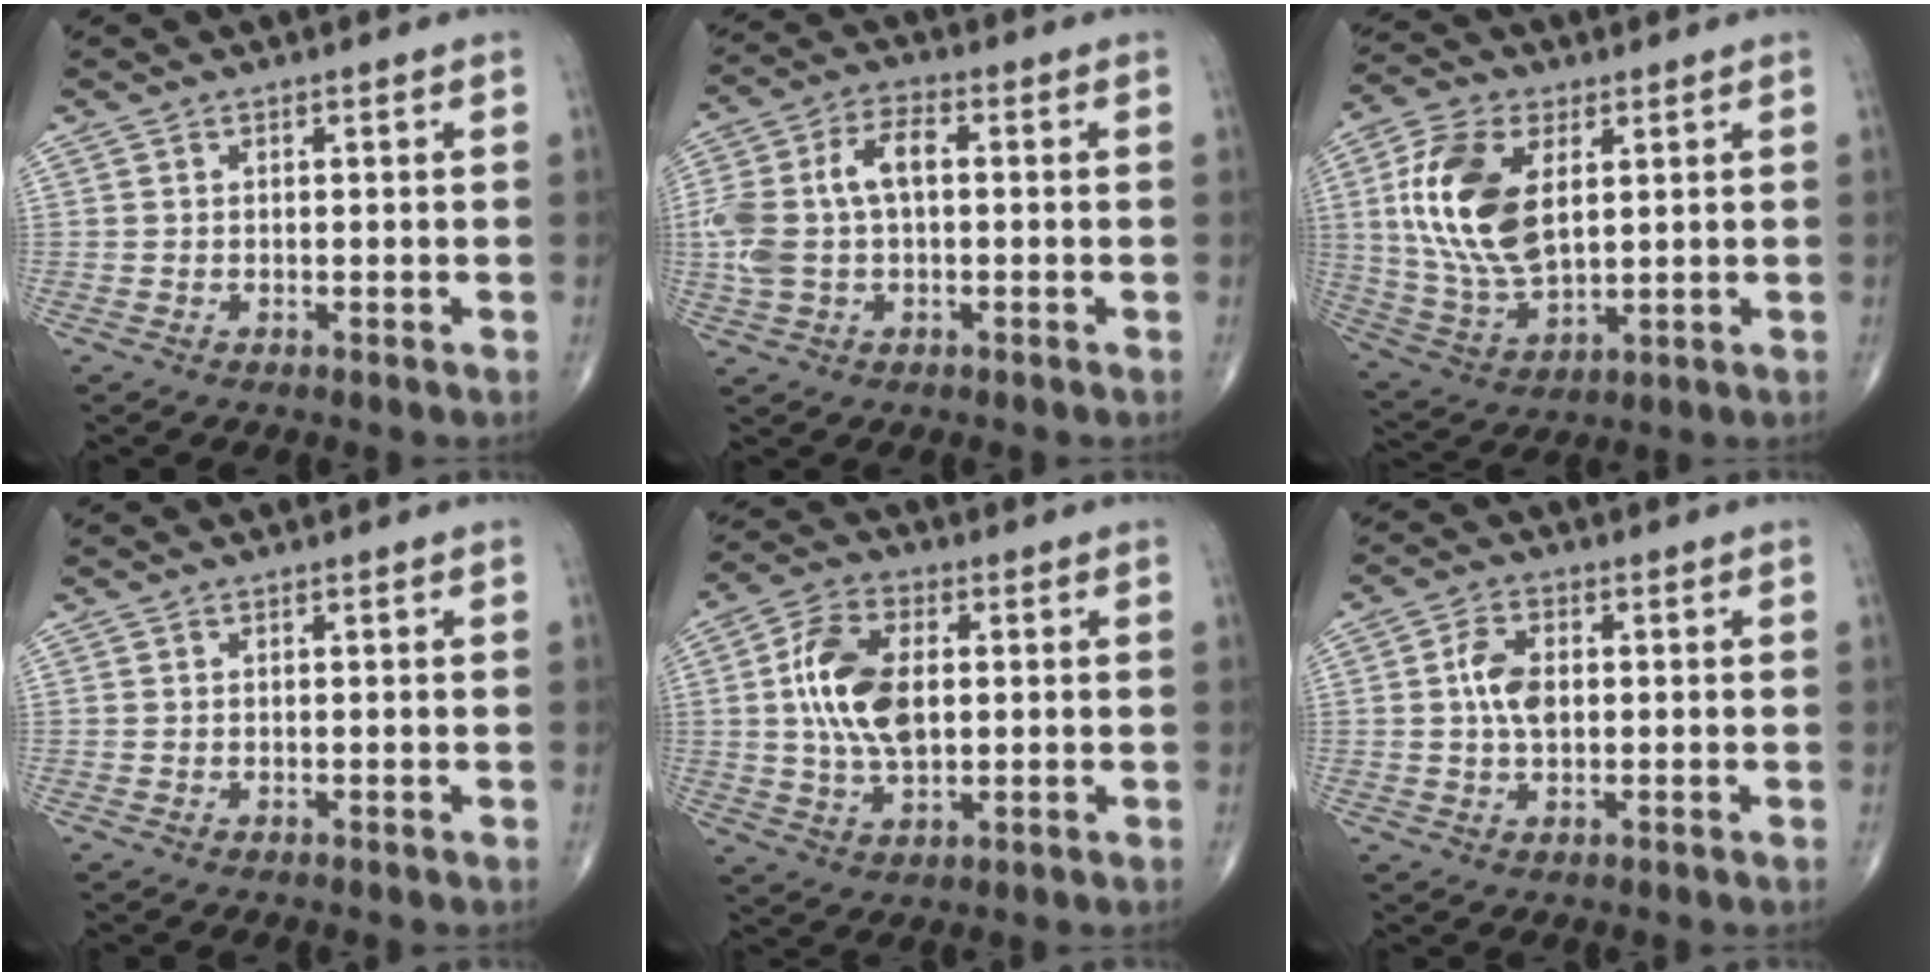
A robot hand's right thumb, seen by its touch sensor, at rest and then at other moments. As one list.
[{"total": 11.8, "force": [0.5, 6.7, 9.7], "torque": [-0.216, 0.031, 0.009]}, {"total": 16.8, "force": [3.9, 9.2, 13.4], "torque": [-0.265, -0.012, 0.080]}, {"total": 0.0}, {"total": 12.9, "force": [1.3, 7.4, 10.5], "torque": [-0.195, 0.006, 0.025]}, {"total": 5.8, "force": [0.5, 3.4, 4.6], "torque": [-0.087, 0.005, 0.006]}]